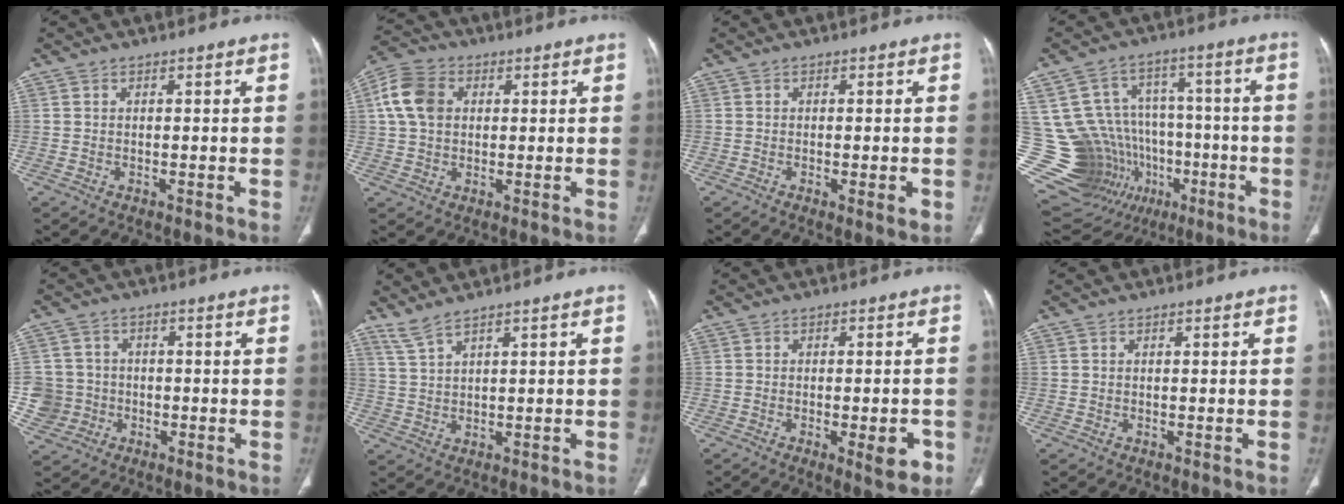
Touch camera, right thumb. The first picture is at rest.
{"total": 8.4, "force": [1.7, 6.3, 5.3], "torque": [-0.103, 0.014, 0.027]}
{"total": 2.6, "force": [-0.8, 0.6, 2.4], "torque": [-0.032, -0.005, -0.011]}
{"total": 25.0, "force": [-7.8, 20.0, 12.8], "torque": [-0.223, 0.075, -0.105]}
{"total": 0.0}
{"total": 3.3, "force": [2.8, 0.1, 1.6], "torque": [-0.041, -0.010, 0.068]}
{"total": 5.9, "force": [-2.3, 1.9, 5.2], "torque": [-0.056, 0.002, -0.025]}
{"total": 0.0}